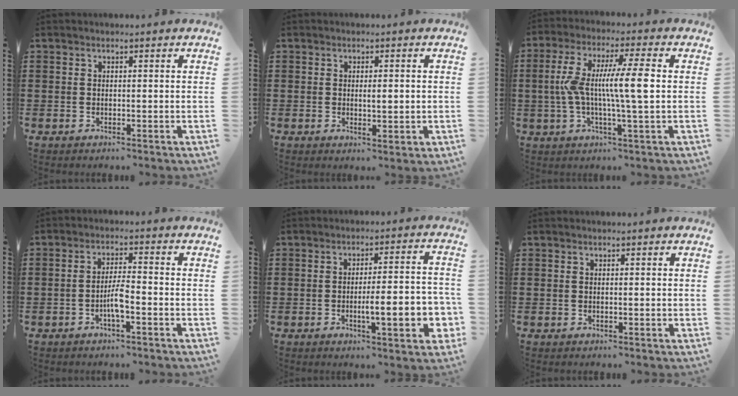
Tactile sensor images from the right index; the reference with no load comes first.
{"total": 2.2, "force": [0.0, 0.7, 2.1], "torque": [-0.039, 0.001, -0.001]}
{"total": 9.9, "force": [0.1, 1.1, 9.8], "torque": [-0.184, 0.000, -0.005]}
{"total": 3.8, "force": [-1.6, 0.4, 3.4], "torque": [-0.075, -0.004, -0.035]}
{"total": 8.8, "force": [-2.4, 1.8, 8.2], "torque": [-0.115, -0.008, -0.040]}
{"total": 0.0}